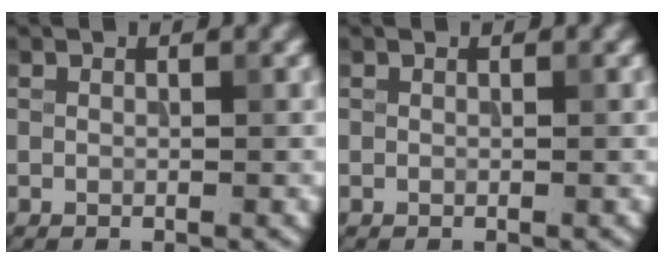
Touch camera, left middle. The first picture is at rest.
{"total": 0.0}